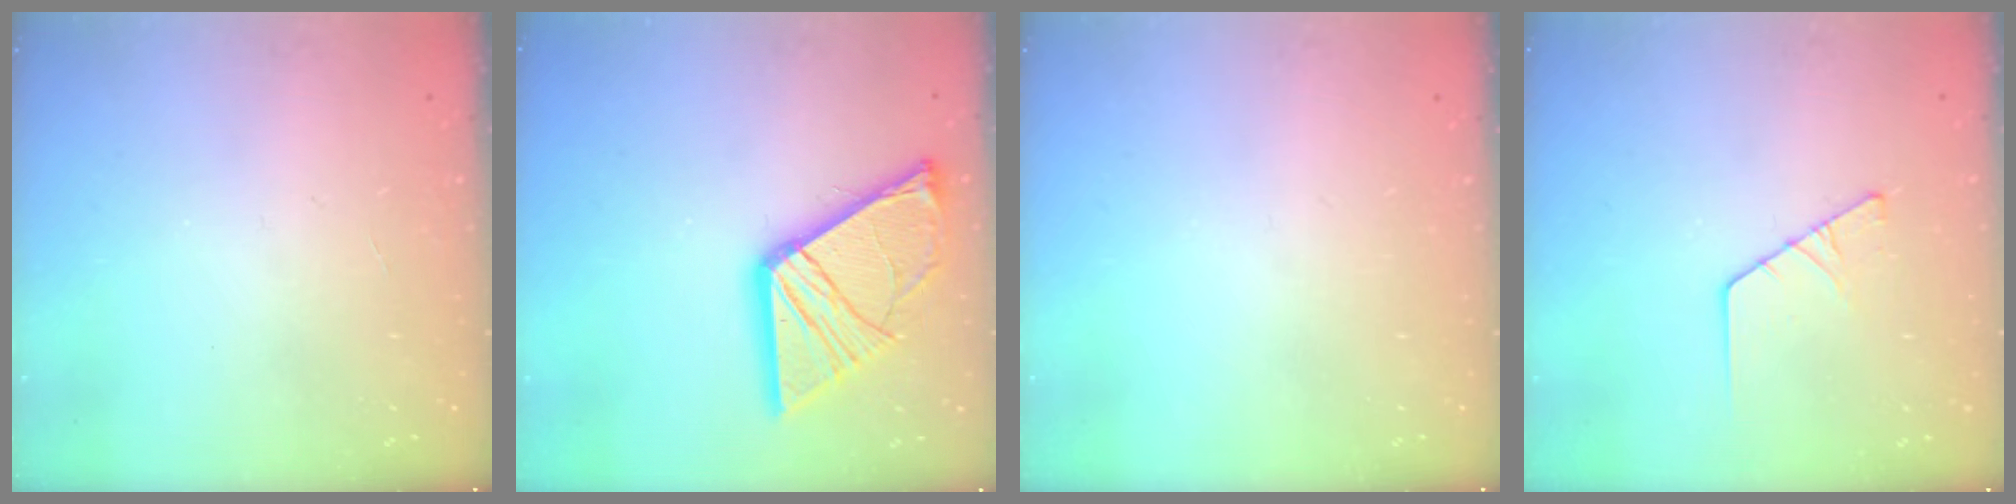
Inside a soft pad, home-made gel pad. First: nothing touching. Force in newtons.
{"total": 18.2, "press": 18.1, "slide": 2.0}
{"total": 0.0}
{"total": 2.5, "press": 2.5, "slide": 0.3}